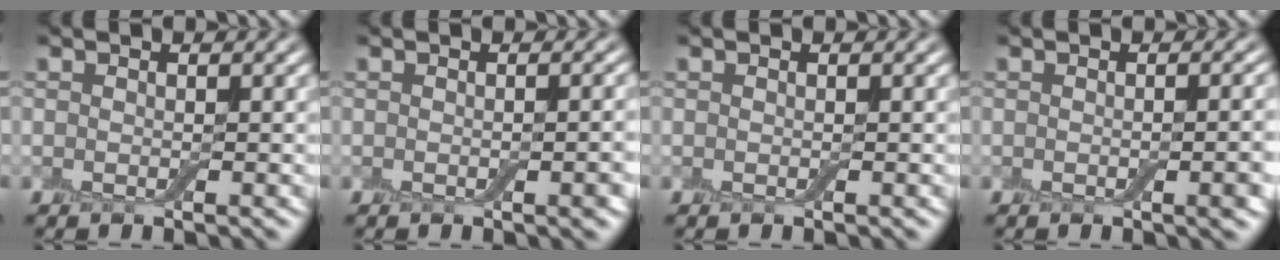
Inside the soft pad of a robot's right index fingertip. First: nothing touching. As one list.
[{"total": 2.2, "force": [-0.3, 0.5, 2.1], "torque": [-0.022, 0.001, -0.003]}, {"total": 0.0}, {"total": 3.5, "force": [-0.5, 1.1, 3.3], "torque": [-0.031, 0.001, -0.005]}]